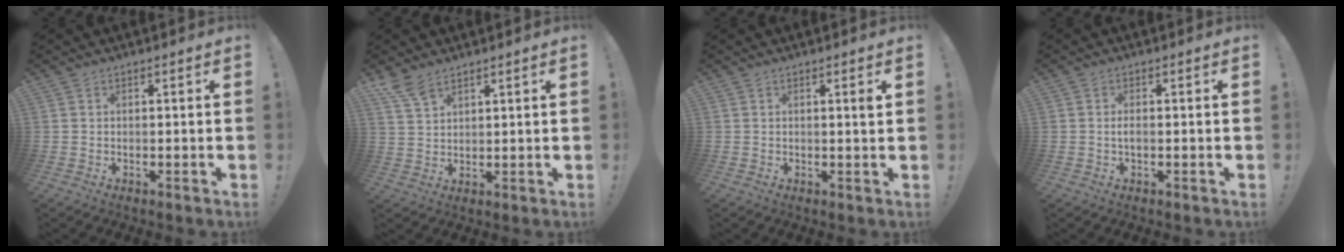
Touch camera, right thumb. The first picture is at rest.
{"total": 6.1, "force": [4.8, 2.2, 3.0], "torque": [-0.054, -0.026, 0.090]}
{"total": 1.3, "force": [0.6, -0.3, 1.1], "torque": [-0.011, -0.007, 0.008]}
{"total": 1.5, "force": [-0.4, 0.5, 1.4], "torque": [-0.025, 0.002, -0.006]}